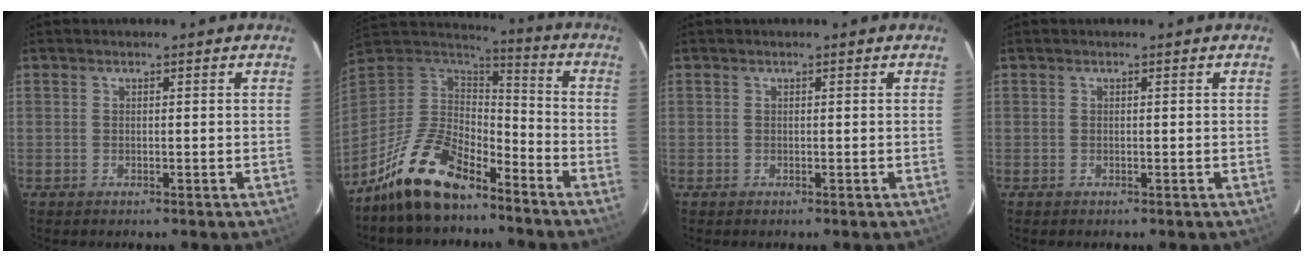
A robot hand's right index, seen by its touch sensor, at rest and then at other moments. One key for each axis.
{"total": 17.0, "fx": -12.4, "fy": 6.9, "fz": 9.4, "tx": -0.205, "ty": -0.001, "tz": -0.231}
{"total": 0.0}
{"total": 0.0}